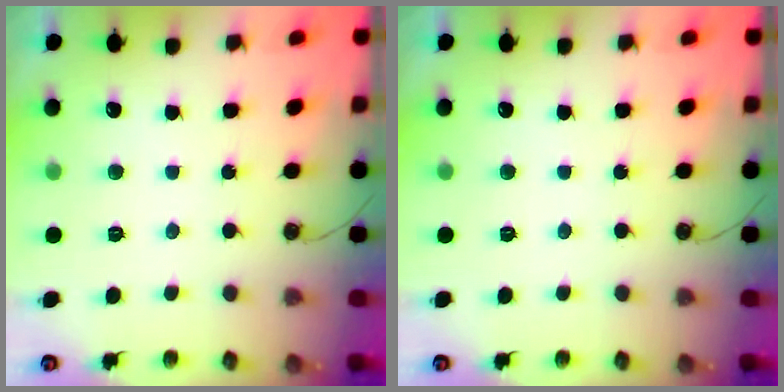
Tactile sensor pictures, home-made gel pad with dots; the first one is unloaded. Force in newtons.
{"total": 0.0}